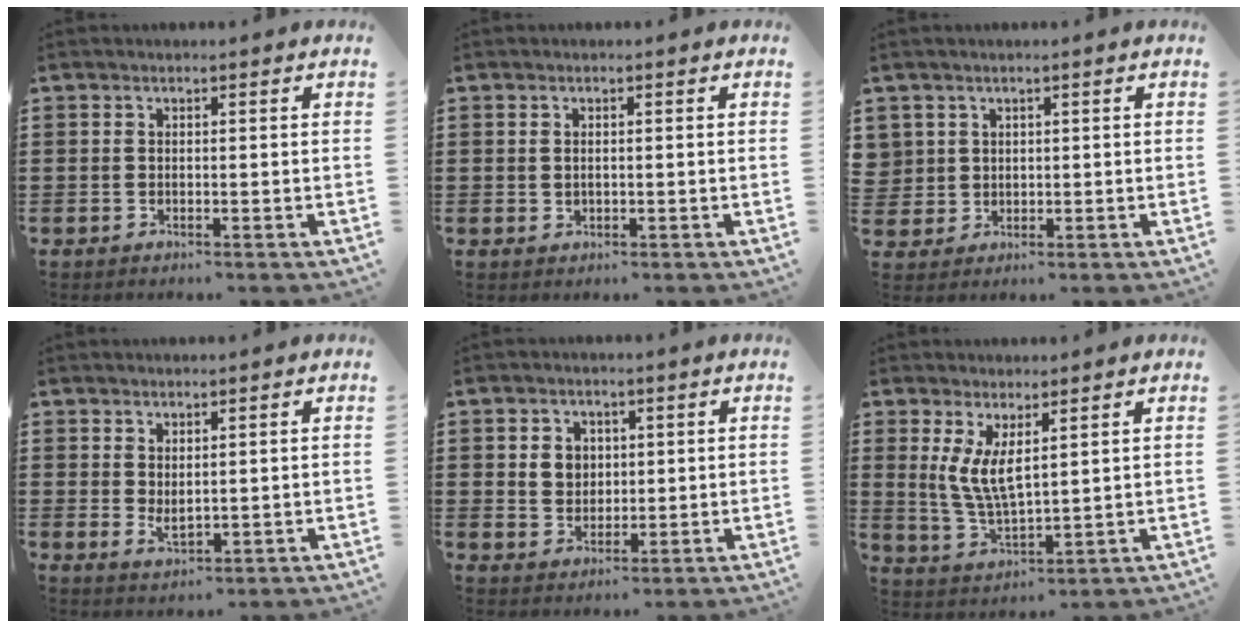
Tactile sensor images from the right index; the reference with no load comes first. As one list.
[{"total": 0.9, "force": [0.1, 0.6, 0.7], "torque": [-0.015, 0.004, 0.002]}, {"total": 2.6, "force": [1.0, 2.4, 0.0], "torque": [-0.013, 0.010, 0.018]}, {"total": 2.0, "force": [1.0, 0.7, 1.5], "torque": [-0.030, -0.002, 0.020]}, {"total": 3.4, "force": [0.9, 3.1, 1.2], "torque": [-0.037, 0.011, 0.015]}, {"total": 5.7, "force": [2.1, 2.0, 5.0], "torque": [-0.118, -0.008, 0.036]}]